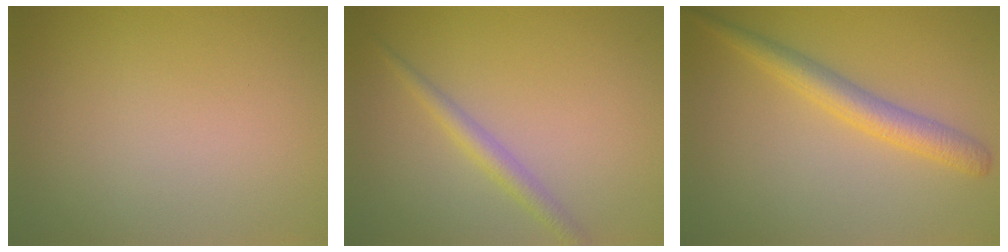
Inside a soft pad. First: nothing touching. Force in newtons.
{"total": 2.0, "press": 2.0, "slide": 0.0}
{"total": 3.4, "press": 3.4, "slide": 0.1}